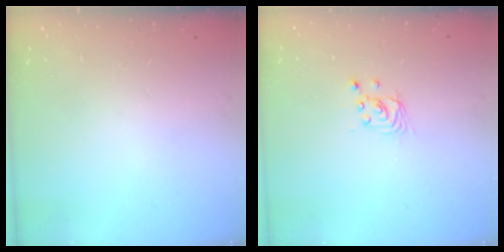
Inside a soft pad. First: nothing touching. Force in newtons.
{"total": 2.5, "press": 2.5, "slide": 0.1}